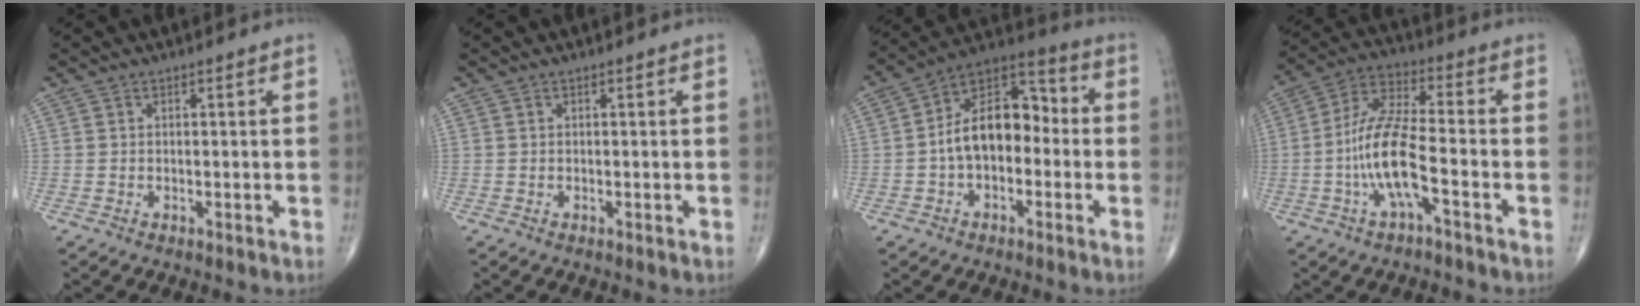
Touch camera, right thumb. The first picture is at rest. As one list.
[{"total": 0.0}, {"total": 13.8, "force": [-1.2, 8.6, 10.7], "torque": [-0.153, 0.049, -0.034]}, {"total": 11.9, "force": [-3.6, 3.2, 10.9], "torque": [-0.232, 0.040, -0.070]}]